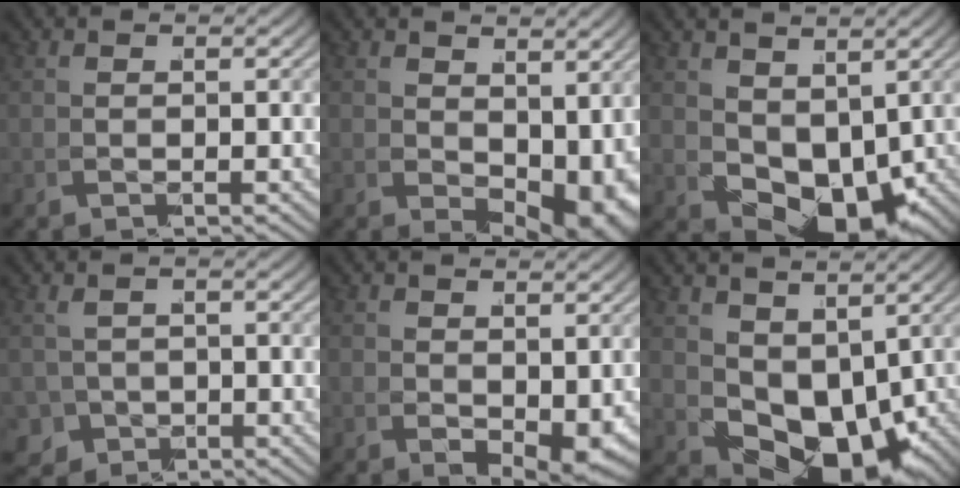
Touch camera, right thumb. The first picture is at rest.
{"total": 4.9, "force": [0.1, 2.6, 4.2], "torque": [-0.075, -0.023, 0.019]}
{"total": 6.2, "force": [-0.3, 4.1, 4.6], "torque": [-0.090, -0.019, 0.004]}
{"total": 4.4, "force": [-2.1, 3.7, 1.1], "torque": [-0.044, -0.040, -0.013]}
{"total": 2.1, "force": [0.2, 0.7, 1.9], "torque": [-0.031, -0.012, 0.014]}
{"total": 9.4, "force": [-1.7, 6.4, 6.6], "torque": [-0.124, -0.031, -0.013]}